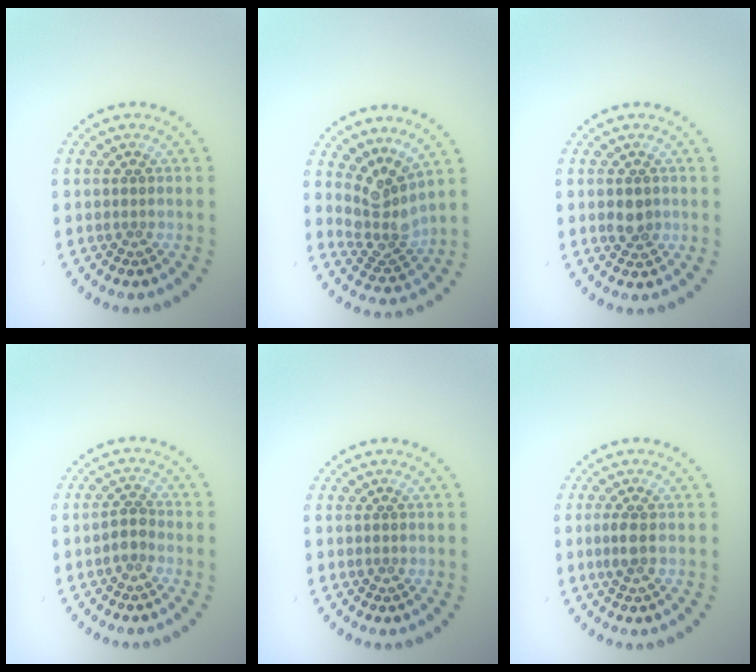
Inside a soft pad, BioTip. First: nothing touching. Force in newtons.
{"total": 3.6, "press": 2.6, "slide": 2.5}
{"total": 1.7, "press": 1.7, "slide": 0.2}
{"total": 1.4, "press": 1.2, "slide": 0.9}
{"total": 0.0}
{"total": 1.1, "press": 1.1, "slide": 0.4}